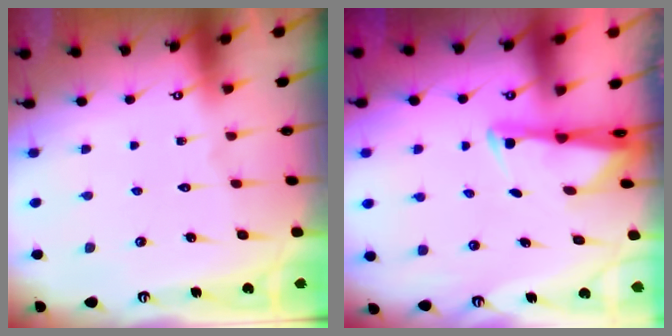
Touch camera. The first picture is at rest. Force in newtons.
{"total": 2.6, "press": 2.6, "slide": 0.5}